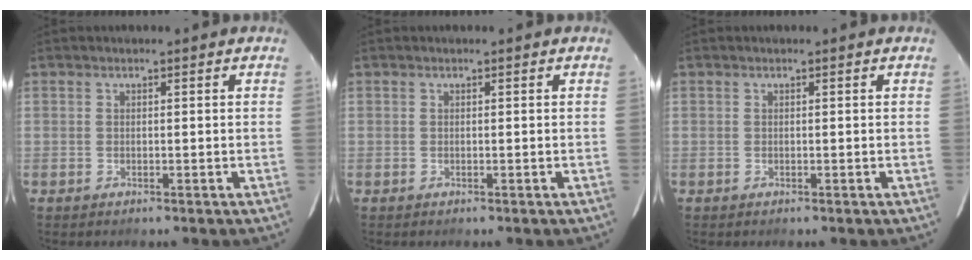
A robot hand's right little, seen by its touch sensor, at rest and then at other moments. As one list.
[{"total": 0.0}, {"total": 0.0}]